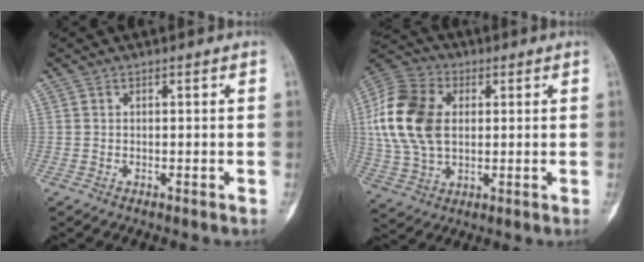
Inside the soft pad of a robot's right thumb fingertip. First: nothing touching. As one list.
[{"total": 16.7, "force": [2.2, 11.3, 12.1], "torque": [-0.237, 0.009, 0.040]}]